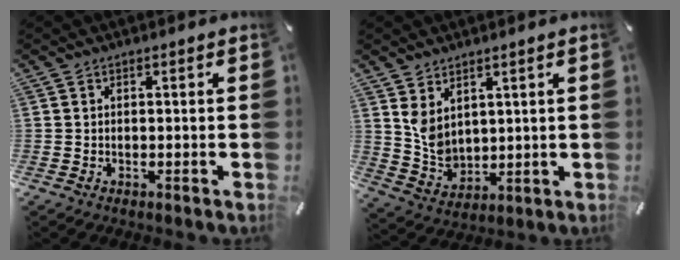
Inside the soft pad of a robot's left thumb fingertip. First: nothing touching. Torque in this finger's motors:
{"motor_torque": [1.12, 1.11, 0.94, -0.86, 0.37]}